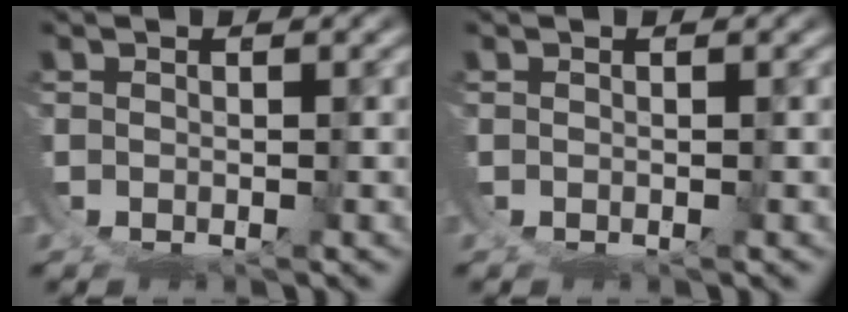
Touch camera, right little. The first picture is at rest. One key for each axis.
{"total": 0.0}